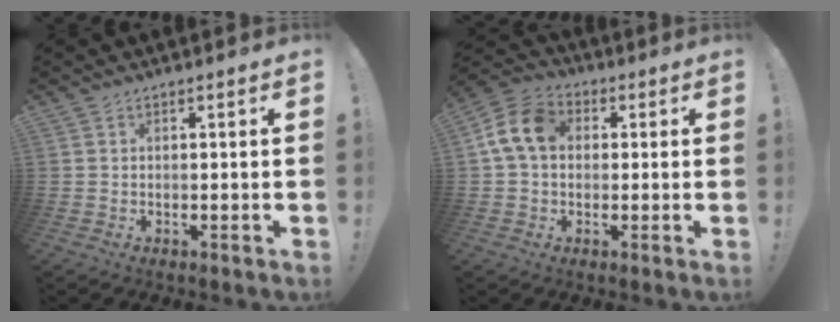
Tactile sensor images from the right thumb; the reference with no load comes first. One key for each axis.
{"total": 11.9, "fx": 2.3, "fy": 8.8, "fz": 7.8, "tx": -0.146, "ty": 0.016, "tz": 0.049}